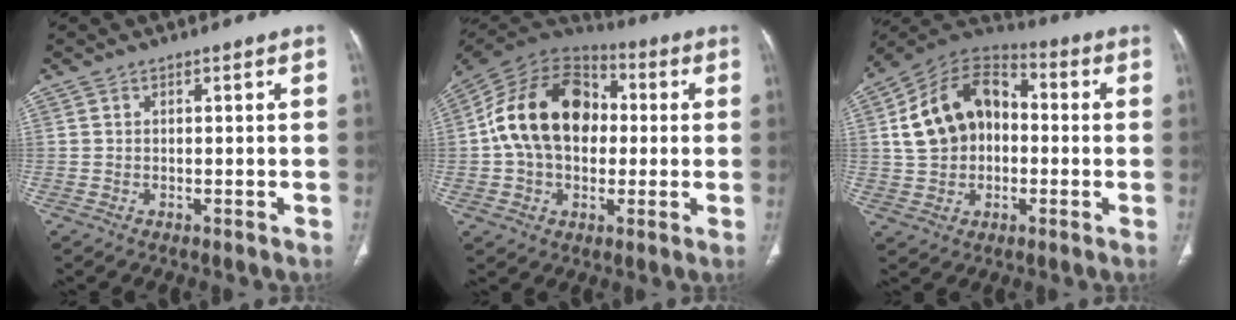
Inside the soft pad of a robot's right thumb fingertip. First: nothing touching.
{"total": 20.1, "force": [1.2, 14.2, 14.1], "torque": [-0.231, 0.032, 0.014]}
{"total": 16.5, "force": [1.1, 11.9, 11.3], "torque": [-0.175, 0.036, 0.010]}